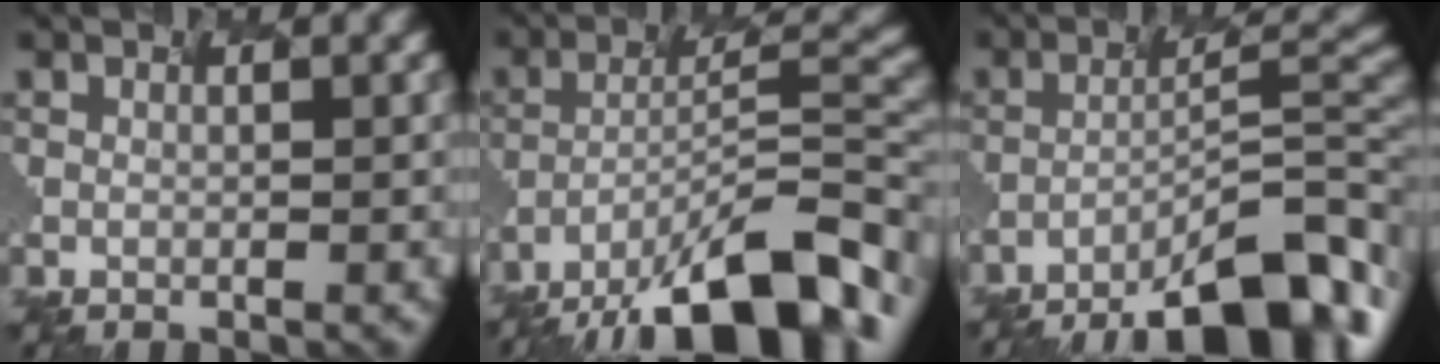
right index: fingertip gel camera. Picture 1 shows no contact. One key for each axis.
{"total": 13.4, "fx": -10.3, "fy": 2.9, "fz": 8.0, "tx": -0.158, "ty": -0.011, "tz": -0.142}
{"total": 10.9, "fx": -8.3, "fy": 1.4, "fz": 6.9, "tx": -0.123, "ty": -0.001, "tz": -0.104}